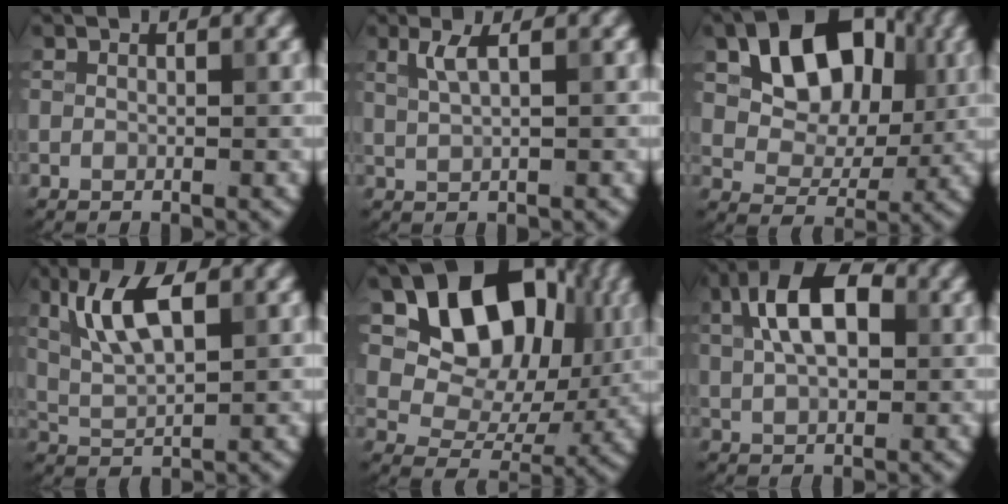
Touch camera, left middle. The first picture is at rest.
{"total": 2.0, "force": [0.9, 0.6, 1.7], "torque": [-0.029, -0.001, 0.018]}
{"total": 9.6, "force": [2.9, 6.6, 6.3], "torque": [-0.097, 0.005, 0.036]}
{"total": 5.6, "force": [2.2, 2.1, 4.7], "torque": [-0.095, 0.004, 0.042]}
{"total": 12.2, "force": [4.5, 8.5, 7.5], "torque": [-0.113, -0.002, 0.076]}
{"total": 8.0, "force": [2.4, 4.4, 6.2], "torque": [-0.109, 0.026, 0.024]}